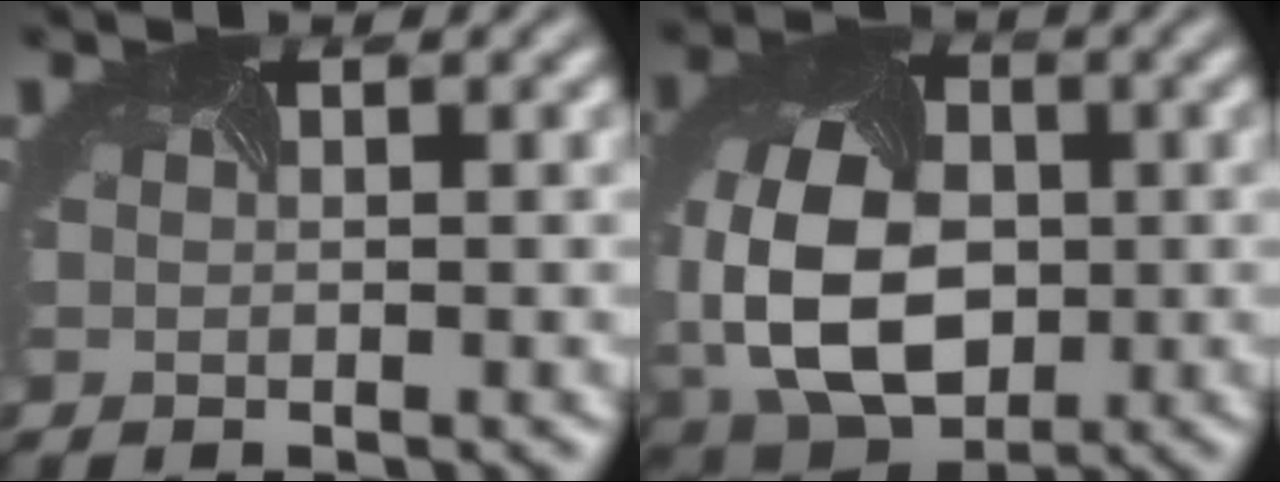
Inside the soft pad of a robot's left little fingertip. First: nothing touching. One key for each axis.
{"total": 11.2, "fx": -1.3, "fy": 8.2, "fz": 7.5, "tx": -0.194, "ty": -0.026, "tz": -0.019}